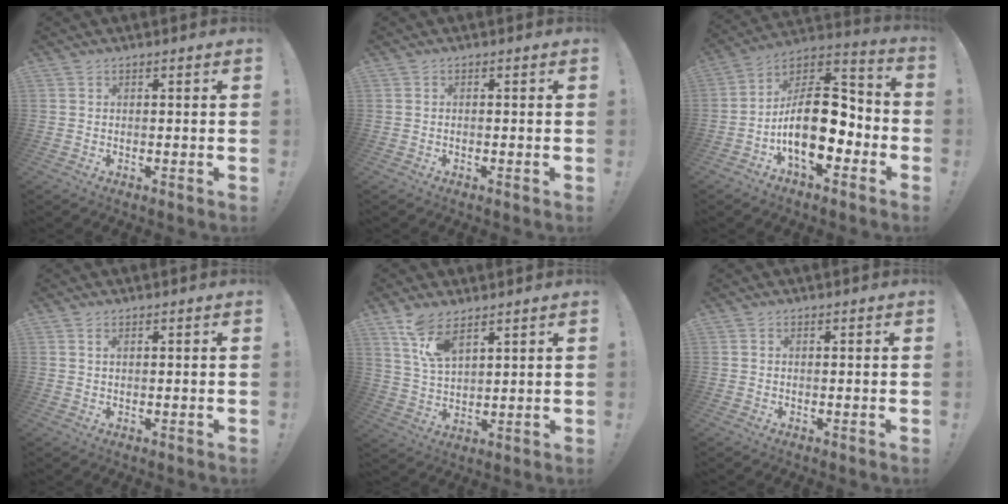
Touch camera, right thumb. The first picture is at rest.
{"total": 0.5, "force": [-0.4, 0.0, 0.2], "torque": [-0.006, 0.001, -0.008]}
{"total": 20.1, "force": [-4.2, 11.1, 16.3], "torque": [-0.286, 0.017, -0.063]}
{"total": 1.0, "force": [0.4, 0.4, 0.8], "torque": [-0.020, 0.003, 0.009]}
{"total": 9.0, "force": [6.4, 3.6, 5.2], "torque": [-0.101, -0.026, 0.120]}
{"total": 0.0}